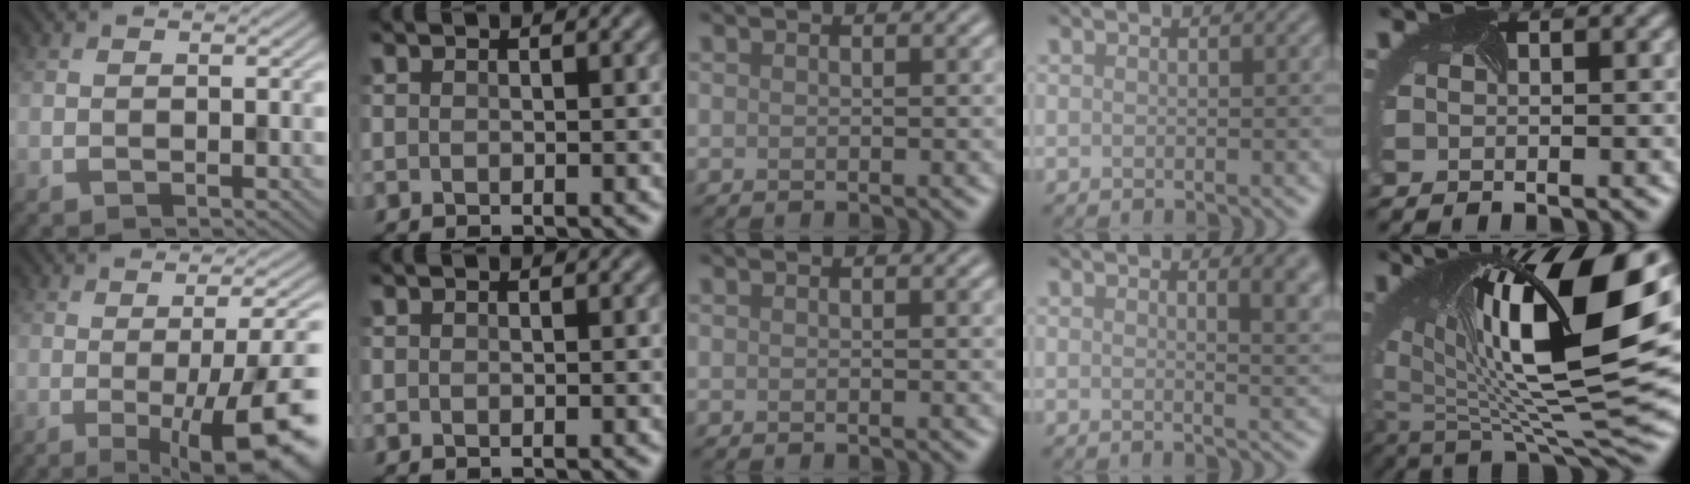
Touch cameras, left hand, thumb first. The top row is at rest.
{"thumb": {"total": 13.1, "force": [-3.2, 3.2, 12.3], "torque": [-0.136, 0.005, -0.048]}, "ring": {"total": 4.6, "force": [2.2, 1.9, 3.6], "torque": [-0.020, 0.004, 0.027]}, "little": {"total": 16.9, "force": [2.7, 7.4, 15.0], "torque": [-0.239, -0.012, 0.070]}}